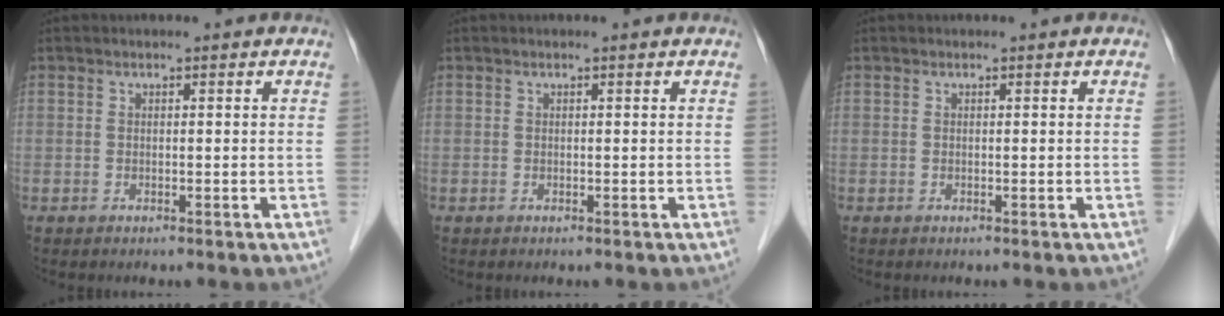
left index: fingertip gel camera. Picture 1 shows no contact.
{"total": 0.0}
{"total": 0.0}